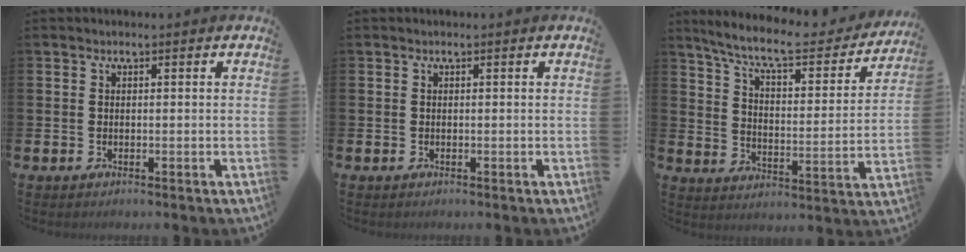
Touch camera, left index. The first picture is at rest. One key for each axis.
{"total": 0.0}
{"total": 9.1, "fx": 8.0, "fy": 1.8, "fz": 4.0, "tx": -0.099, "ty": -0.053, "tz": 0.132}